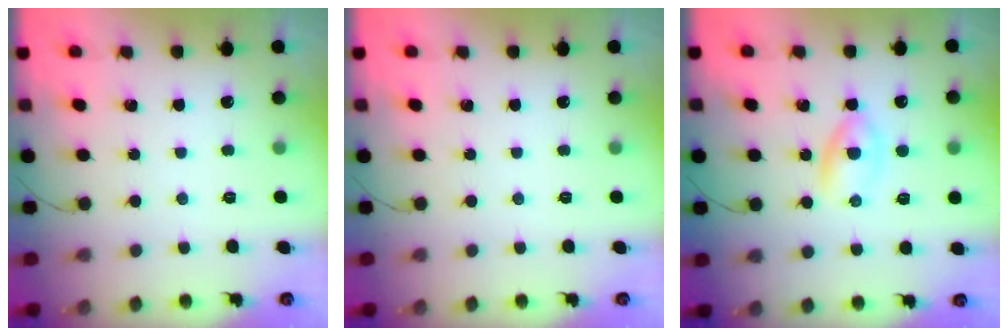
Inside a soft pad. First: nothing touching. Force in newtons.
{"total": 0.0}
{"total": 2.7, "press": 2.5, "slide": 1.1}